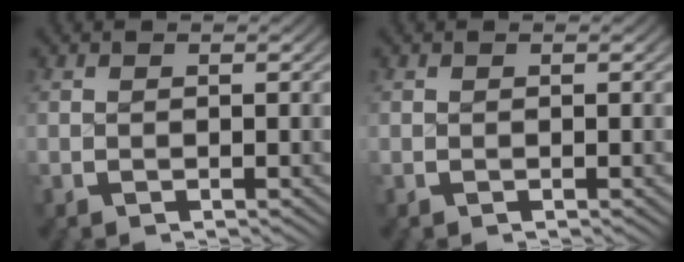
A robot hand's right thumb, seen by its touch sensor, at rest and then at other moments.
{"total": 0.0}